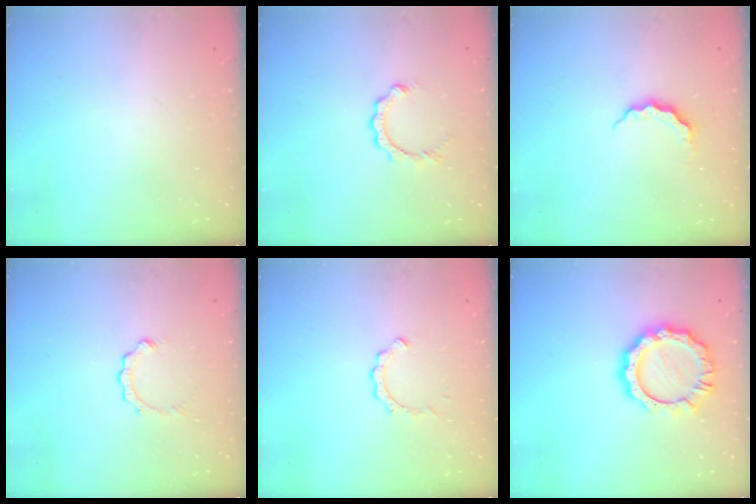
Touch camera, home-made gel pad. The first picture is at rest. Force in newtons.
{"total": 2.6, "press": 2.6, "slide": 0.3}
{"total": 4.8, "press": 4.8, "slide": 0.3}
{"total": 2.5, "press": 2.5, "slide": 0.4}
{"total": 2.1, "press": 2.1, "slide": 0.2}
{"total": 11.4, "press": 11.4, "slide": 1.1}